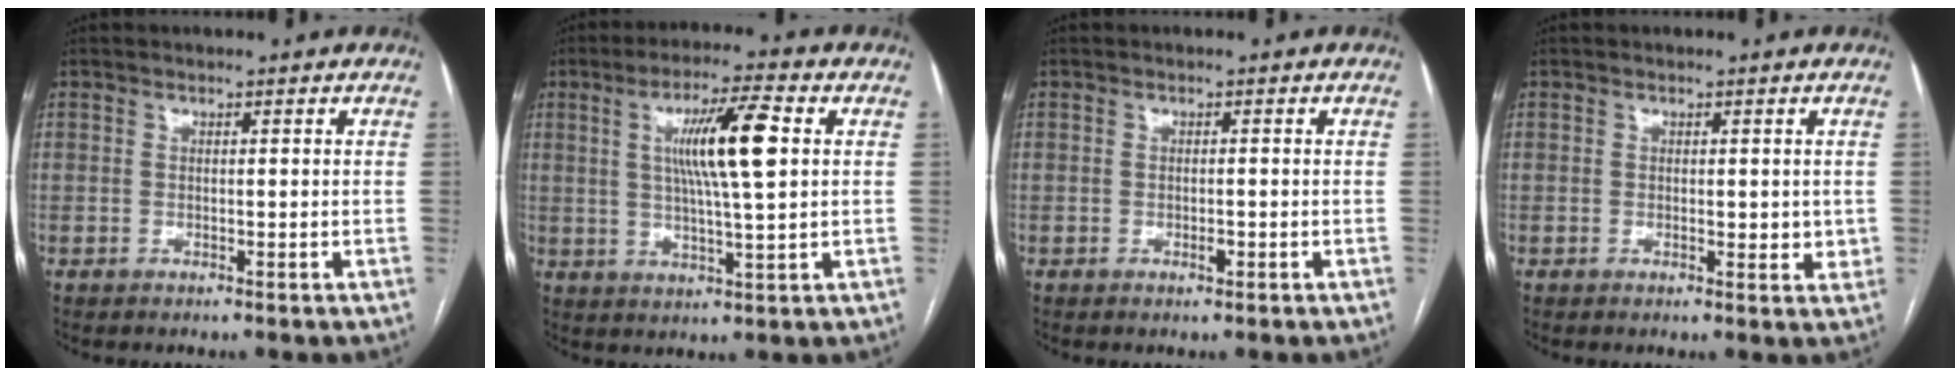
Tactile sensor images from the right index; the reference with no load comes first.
{"total": 10.8, "force": [2.4, 0.5, 10.5], "torque": [-0.184, 0.004, 0.042]}
{"total": 1.1, "force": [-0.4, 0.5, 0.9], "torque": [-0.016, -0.001, -0.003]}
{"total": 2.6, "force": [0.3, 1.5, 2.2], "torque": [-0.023, -0.005, 0.003]}